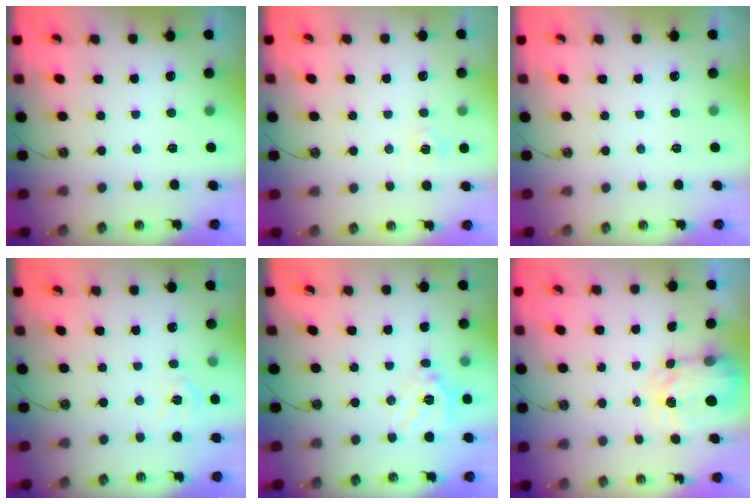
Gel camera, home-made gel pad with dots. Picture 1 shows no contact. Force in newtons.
{"total": 6.6, "press": 6.6, "slide": 0.3}
{"total": 0.0}
{"total": 6.4, "press": 6.3, "slide": 0.6}
{"total": 14.2, "press": 14.1, "slide": 2.1}
{"total": 3.9, "press": 3.9, "slide": 0.6}